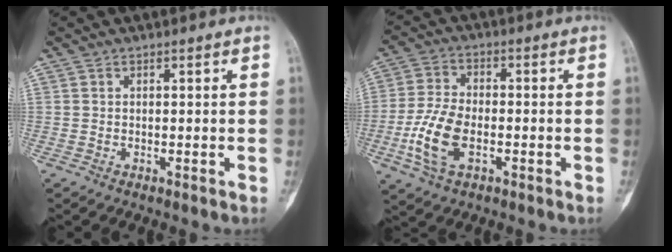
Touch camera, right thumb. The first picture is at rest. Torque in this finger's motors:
{"motor_torque": [0.07, 0.58, 0.50, 0.31, 0.02]}